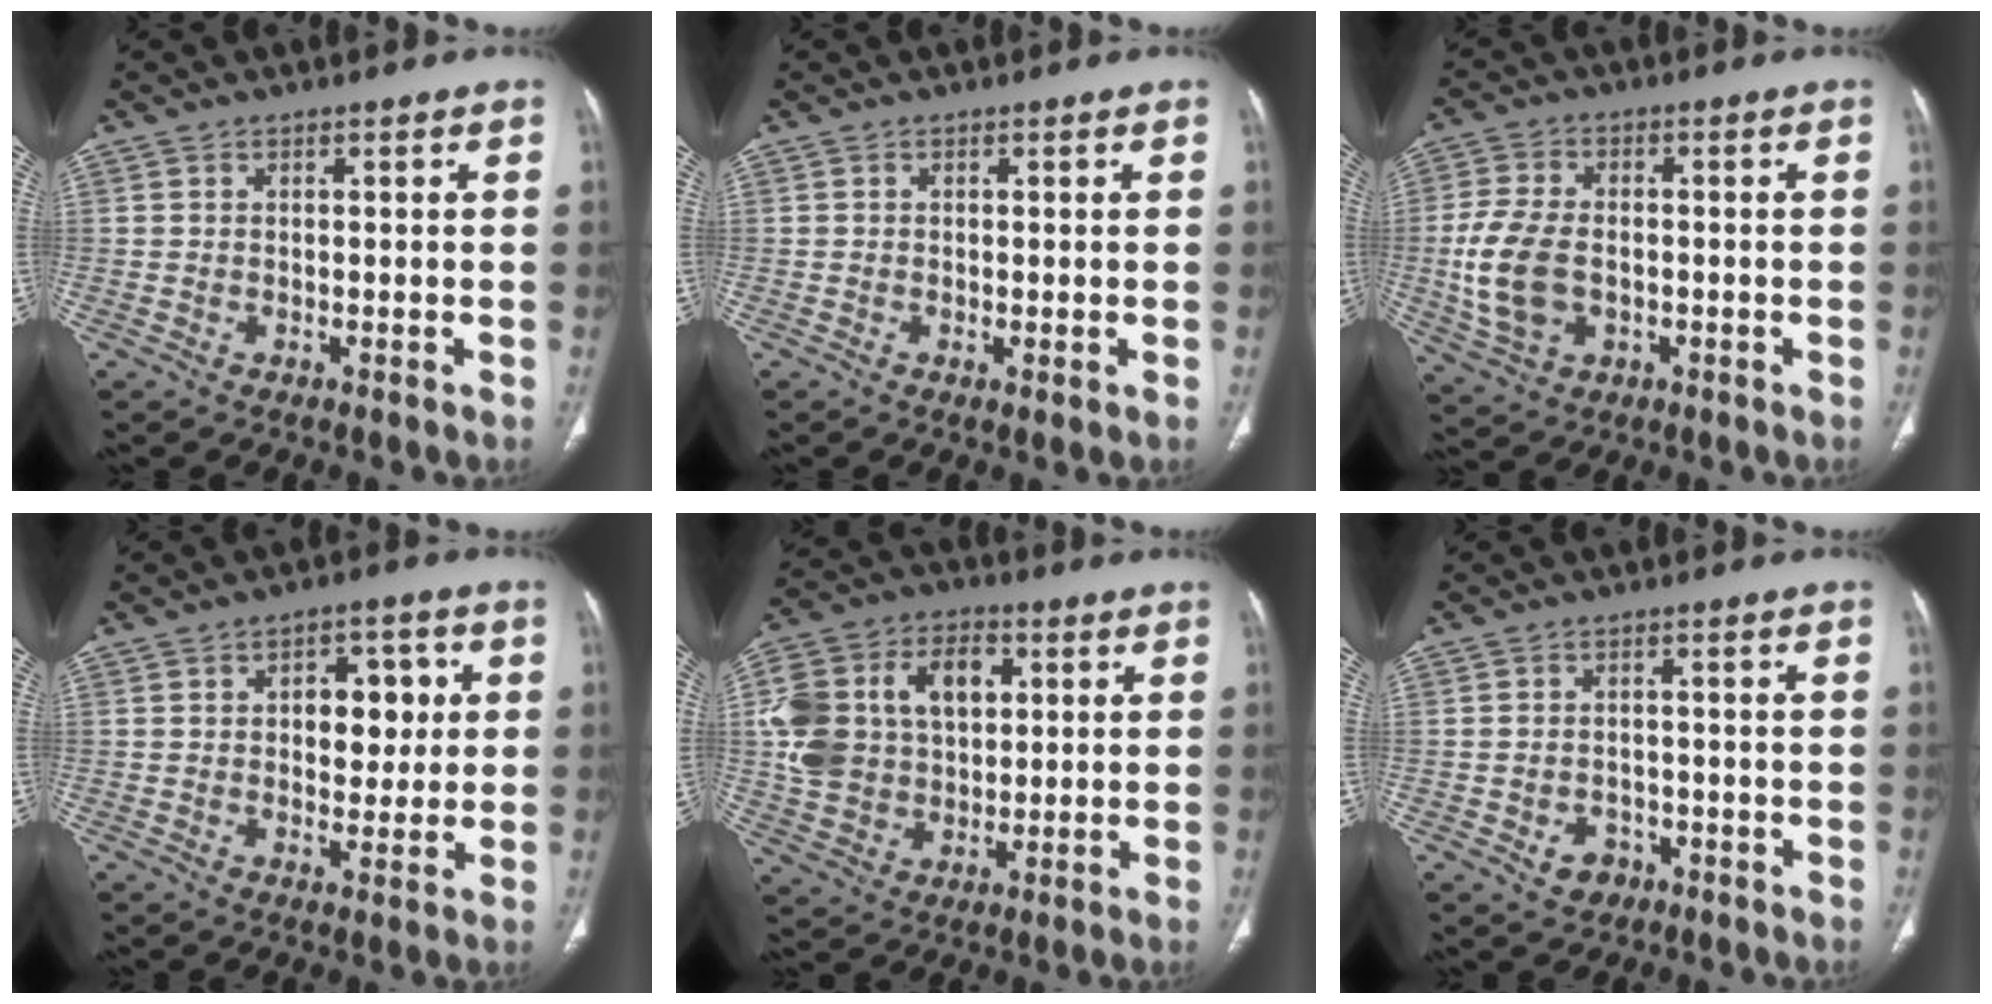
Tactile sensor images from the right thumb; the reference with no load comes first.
{"total": 1.1, "force": [0.0, 0.2, 1.1], "torque": [-0.023, -0.007, -0.002]}
{"total": 10.9, "force": [-1.3, 7.3, 8.1], "torque": [-0.167, 0.004, -0.023]}
{"total": 8.9, "force": [1.8, 5.6, 6.8], "torque": [-0.051, 0.000, 0.026]}
{"total": 19.3, "force": [3.5, 13.9, 13.0], "torque": [-0.233, 0.018, 0.068]}
{"total": 3.8, "force": [-1.7, 3.1, 1.5], "torque": [-0.011, 0.013, -0.020]}